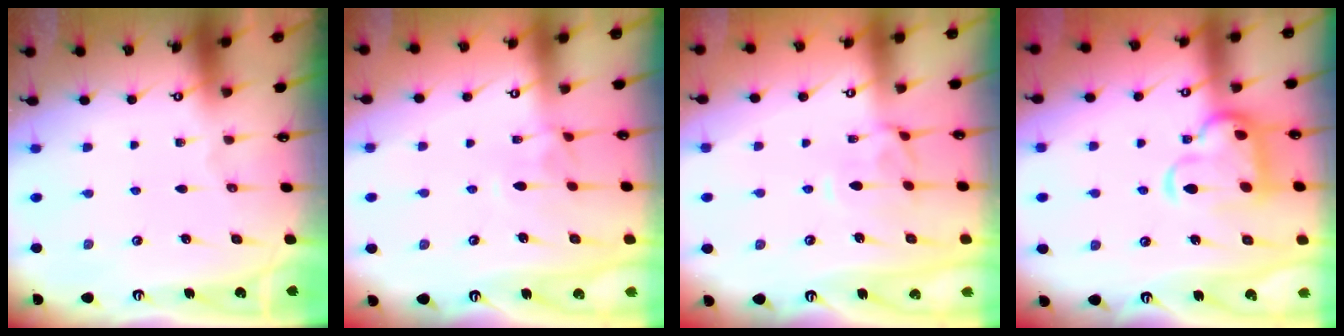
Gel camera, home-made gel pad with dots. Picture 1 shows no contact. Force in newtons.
{"total": 2.6, "press": 2.5, "slide": 0.6}
{"total": 1.6, "press": 1.4, "slide": 0.8}
{"total": 7.8, "press": 7.5, "slide": 1.8}